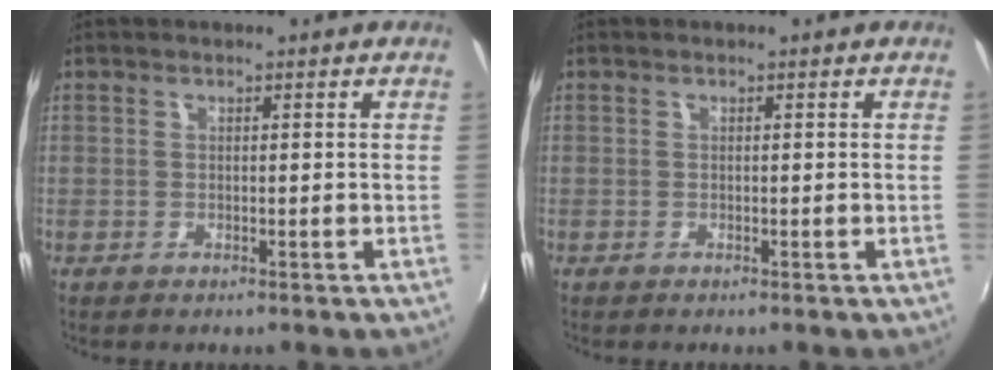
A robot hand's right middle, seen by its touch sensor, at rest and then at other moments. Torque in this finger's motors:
{"motor_torque": [0.64, -0.68, -0.21, -0.21]}